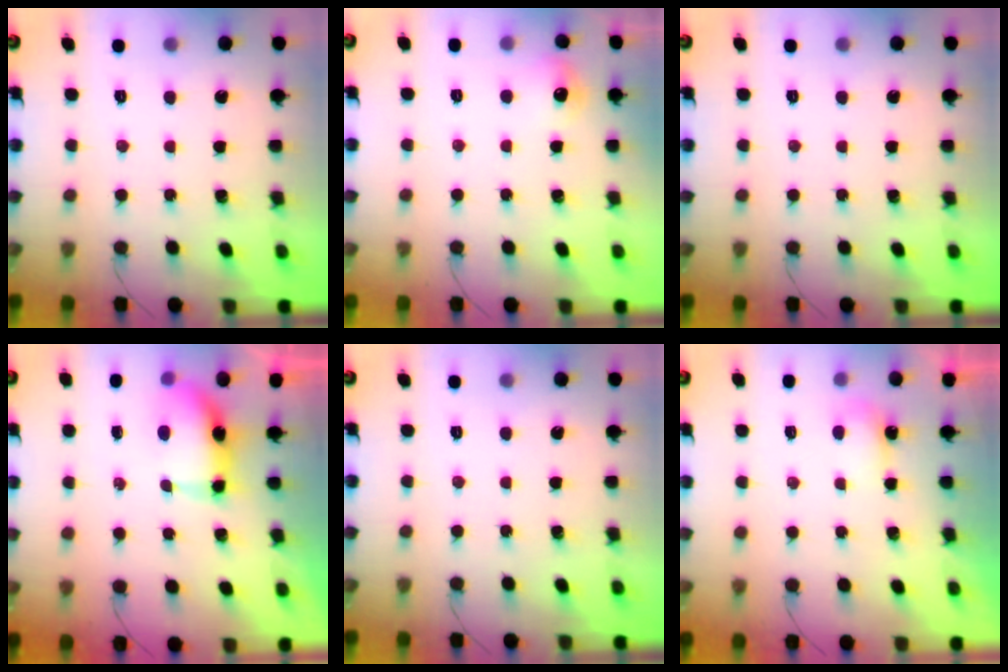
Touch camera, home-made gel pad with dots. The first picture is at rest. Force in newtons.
{"total": 6.9, "press": 6.7, "slide": 1.4}
{"total": 0.0}
{"total": 7.4, "press": 7.3, "slide": 1.1}
{"total": 0.0}
{"total": 3.7, "press": 3.5, "slide": 1.1}